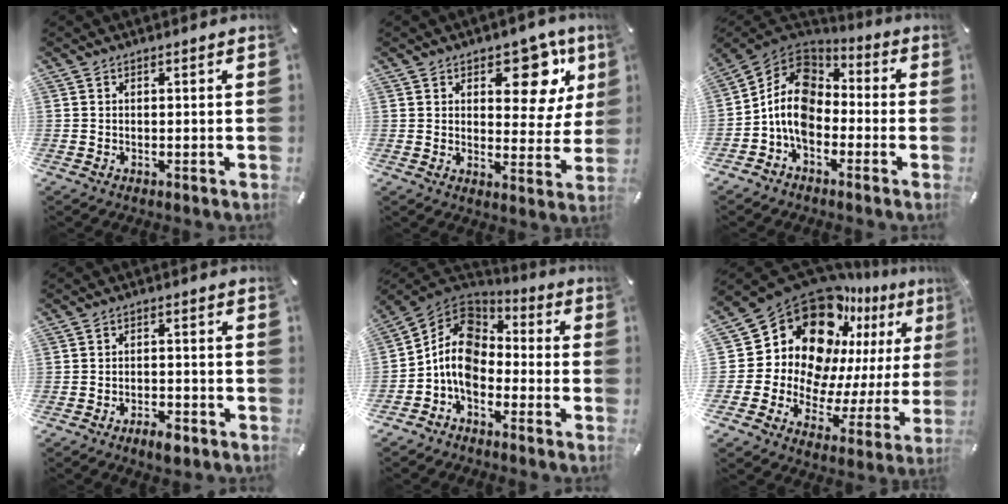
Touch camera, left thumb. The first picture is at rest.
{"total": 12.9, "force": [6.7, 7.1, 8.5], "torque": [-0.087, -0.045, 0.108]}
{"total": 11.6, "force": [-3.3, 8.6, 7.0], "torque": [-0.161, 0.023, -0.066]}
{"total": 4.2, "force": [-3.1, 1.8, 2.1], "torque": [-0.030, 0.019, -0.056]}
{"total": 10.7, "force": [-3.5, 7.9, 6.3], "torque": [-0.148, 0.020, -0.073]}
{"total": 19.2, "force": [11.4, 13.4, 7.8], "torque": [-0.118, -0.116, 0.215]}